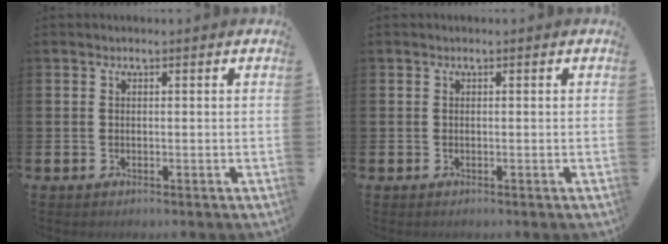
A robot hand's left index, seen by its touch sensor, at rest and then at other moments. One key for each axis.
{"total": 0.0}